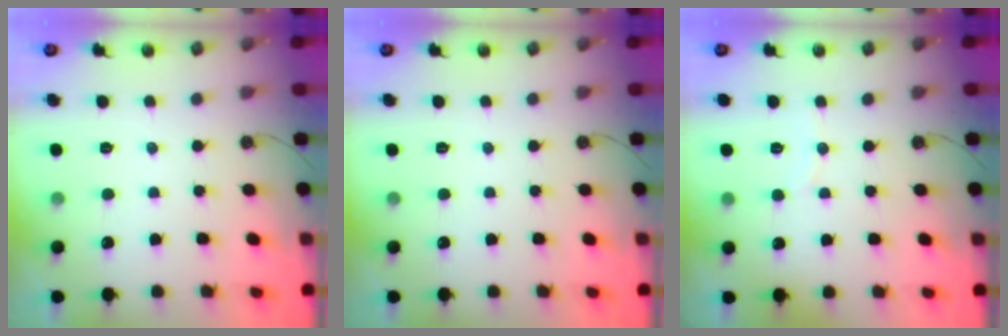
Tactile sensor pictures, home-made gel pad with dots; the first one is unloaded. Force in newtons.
{"total": 0.0}
{"total": 3.2, "press": 3.1, "slide": 0.3}